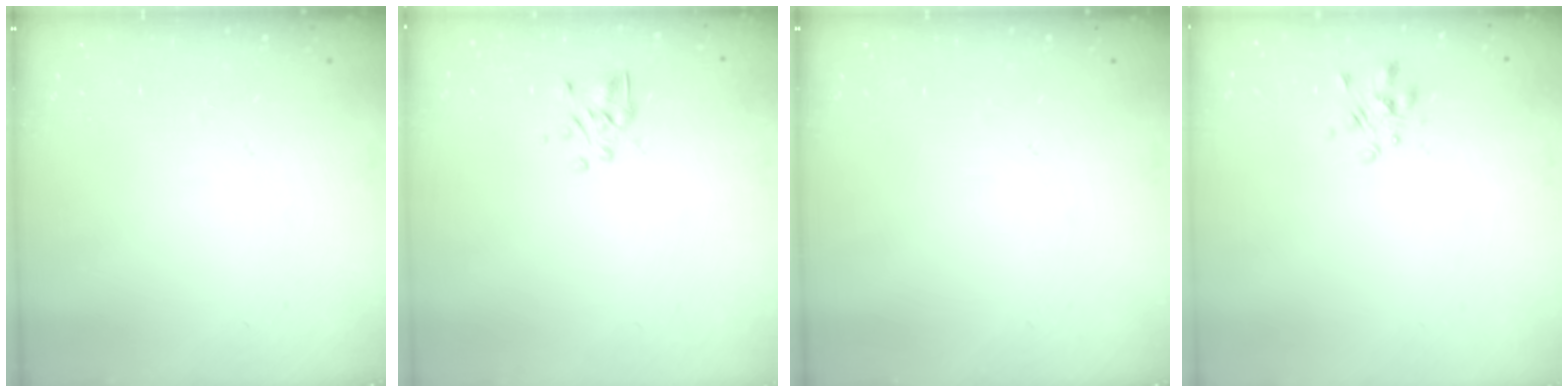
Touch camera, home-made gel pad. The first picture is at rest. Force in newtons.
{"total": 2.9, "press": 2.7, "slide": 1.1}
{"total": 0.0}
{"total": 2.4, "press": 2.3, "slide": 0.7}